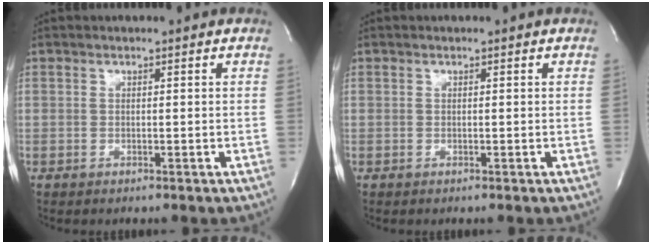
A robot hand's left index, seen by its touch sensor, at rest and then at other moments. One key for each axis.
{"total": 0.0}